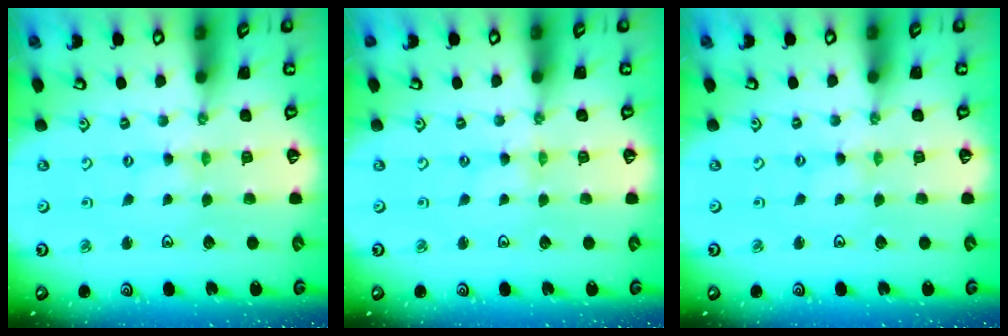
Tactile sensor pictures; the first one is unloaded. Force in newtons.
{"total": 0.0}
{"total": 0.0}